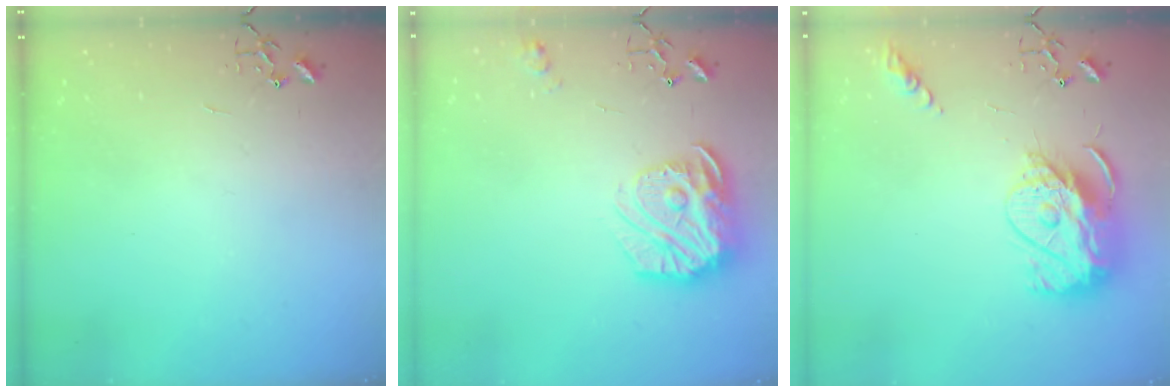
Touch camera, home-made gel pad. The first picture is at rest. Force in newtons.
{"total": 19.3, "press": 19.2, "slide": 1.9}
{"total": 15.7, "press": 15.6, "slide": 1.6}